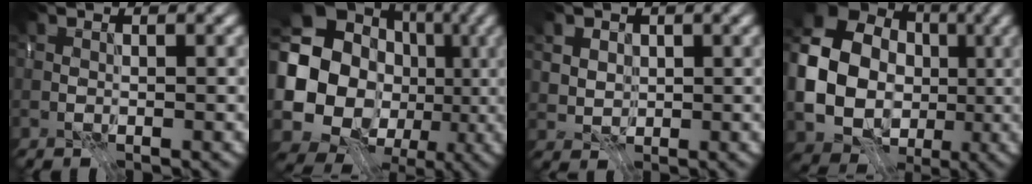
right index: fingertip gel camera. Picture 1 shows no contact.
{"total": 15.8, "force": [-1.0, 13.6, 7.9], "torque": [-0.150, -0.027, -0.017]}
{"total": 3.4, "force": [1.7, 2.7, 1.2], "torque": [-0.036, 0.002, 0.038]}
{"total": 14.9, "force": [-0.5, 13.2, 6.8], "torque": [-0.163, -0.013, -0.025]}